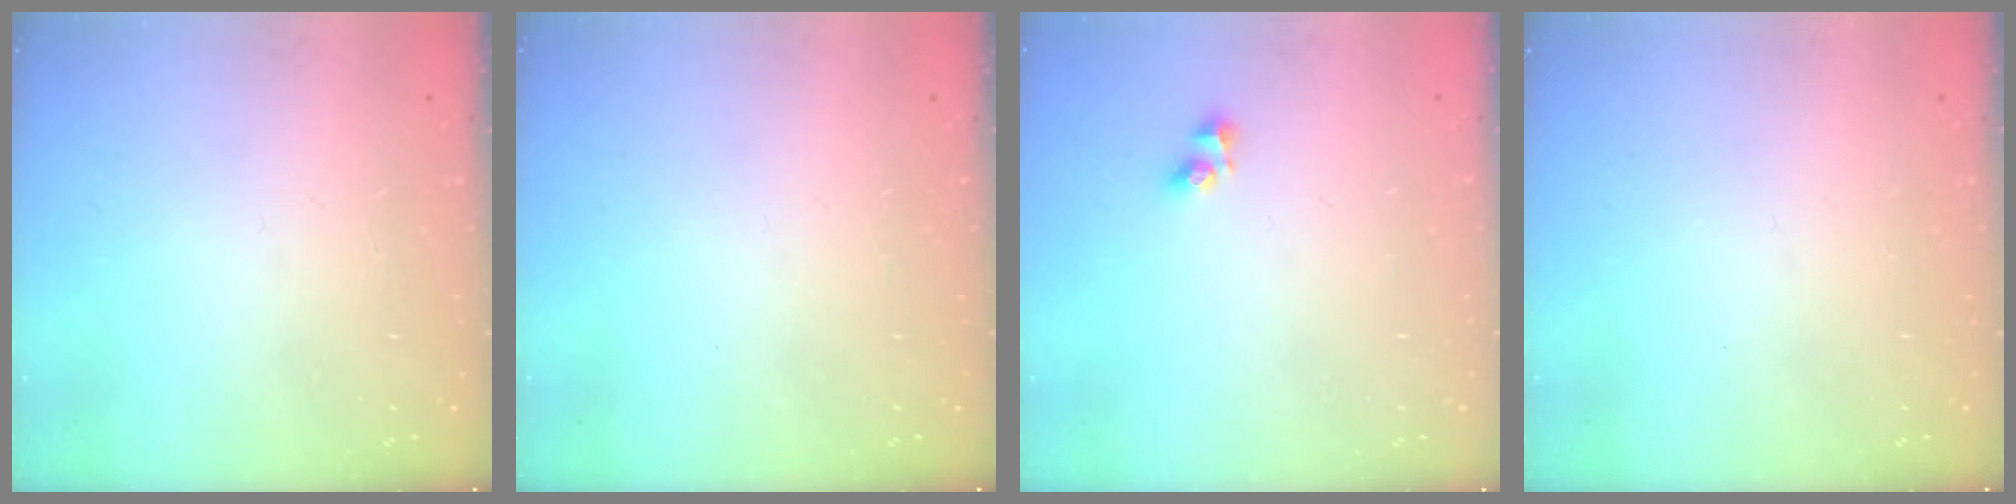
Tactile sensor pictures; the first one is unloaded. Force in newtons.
{"total": 0.0}
{"total": 4.6, "press": 4.6, "slide": 0.3}
{"total": 0.0}